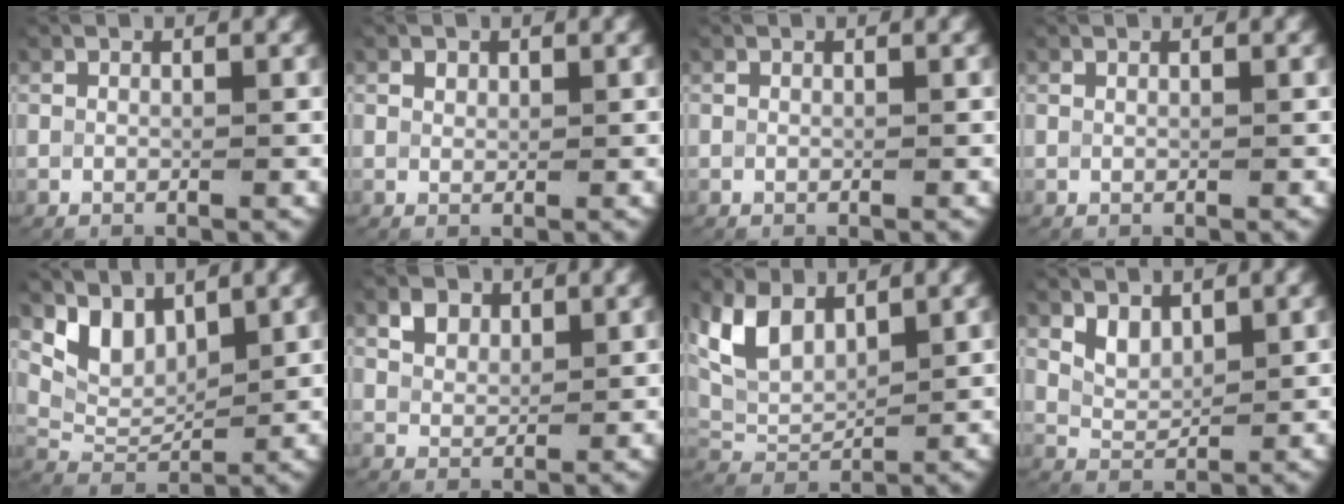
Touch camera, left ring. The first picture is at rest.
{"total": 0.6, "force": [0.5, 0.2, 0.2], "torque": [-0.006, -0.005, 0.017]}
{"total": 0.0}
{"total": 0.0}
{"total": 6.9, "force": [3.0, 4.8, 3.9], "torque": [-0.084, -0.002, 0.054]}
{"total": 2.1, "force": [1.5, 1.2, 0.9], "torque": [-0.024, -0.008, 0.037]}
{"total": 6.9, "force": [2.6, 4.7, 4.3], "torque": [-0.120, -0.013, 0.055]}
{"total": 2.2, "force": [1.5, 1.2, 1.0], "torque": [-0.034, -0.012, 0.034]}